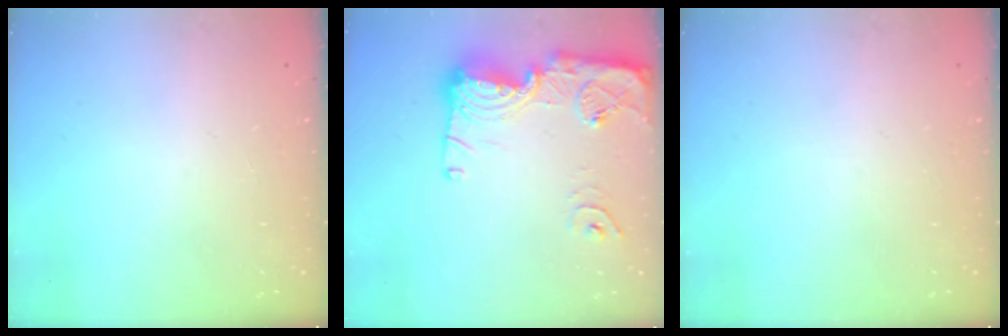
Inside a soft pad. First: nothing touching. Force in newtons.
{"total": 17.9, "press": 17.8, "slide": 1.4}
{"total": 0.0}